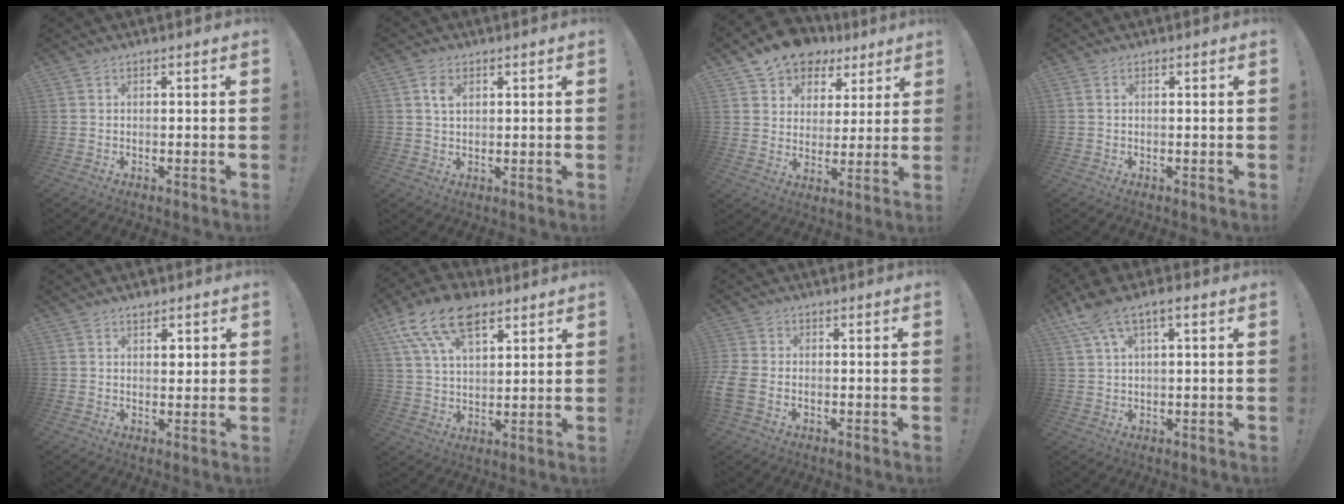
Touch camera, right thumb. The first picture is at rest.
{"total": 3.7, "force": [1.4, 2.2, 2.6], "torque": [-0.039, -0.001, 0.023]}
{"total": 11.6, "force": [8.6, 7.1, 3.2], "torque": [-0.051, -0.067, 0.160]}
{"total": 0.6, "force": [0.2, 0.3, 0.5], "torque": [-0.010, 0.002, 0.004]}
{"total": 3.3, "force": [1.5, 2.6, 1.3], "torque": [0.007, -0.011, 0.020]}
{"total": 16.6, "force": [9.4, 9.2, 10.1], "torque": [-0.179, -0.044, 0.170]}
{"total": 5.2, "force": [-1.4, 3.8, 3.3], "torque": [-0.078, 0.002, -0.022]}
{"total": 7.0, "force": [3.6, 2.8, 5.3], "torque": [-0.098, -0.004, 0.069]}